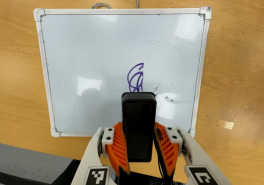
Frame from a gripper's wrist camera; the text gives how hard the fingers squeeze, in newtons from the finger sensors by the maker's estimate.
{"total": 8.4, "left": 6.8, "right": 10.1}